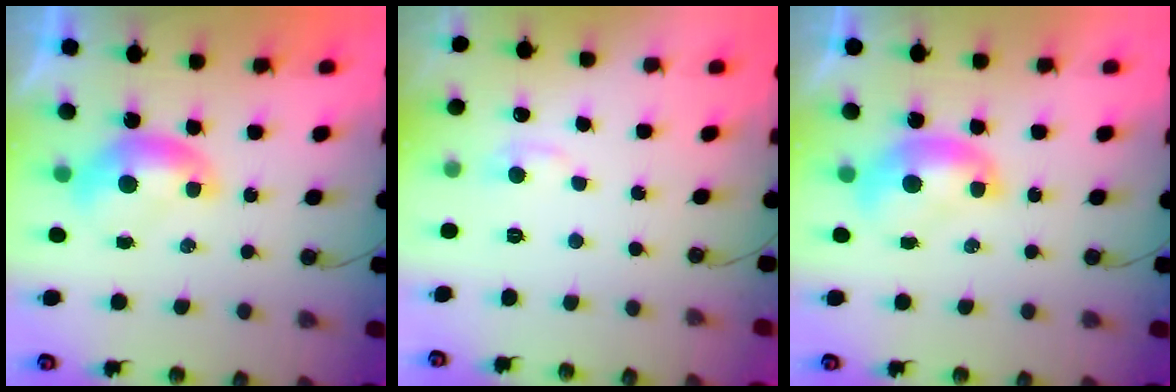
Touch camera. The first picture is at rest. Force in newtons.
{"total": 0.9, "press": 0.5, "slide": 0.7}
{"total": 1.6, "press": 1.6, "slide": 0.3}